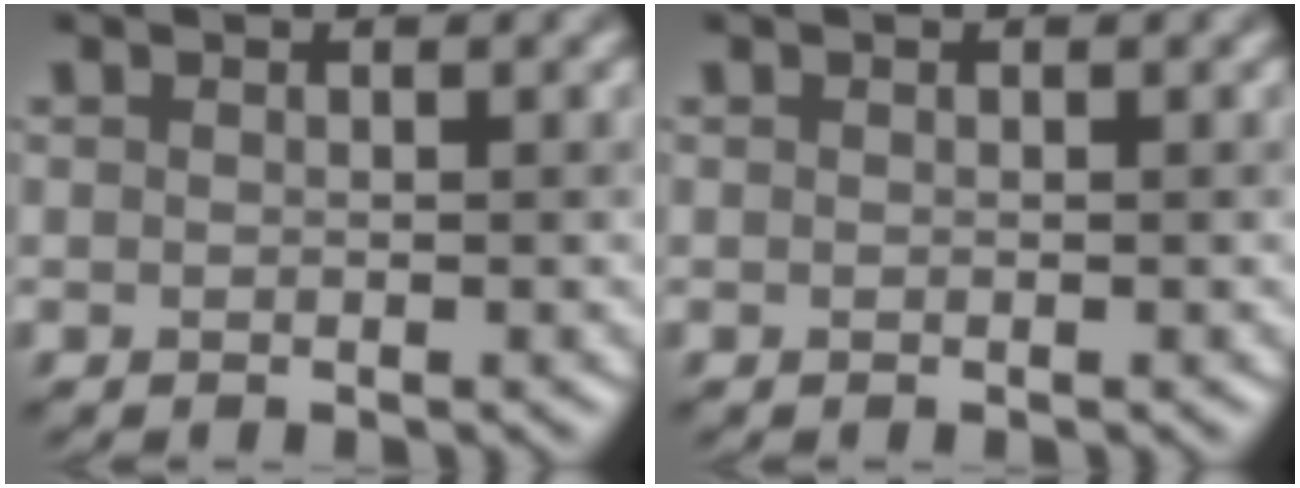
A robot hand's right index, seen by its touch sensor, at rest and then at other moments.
{"total": 0.0}